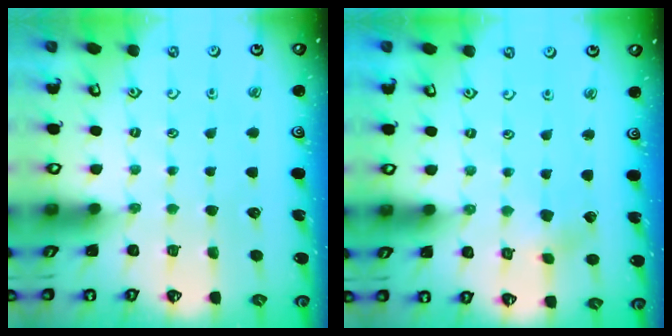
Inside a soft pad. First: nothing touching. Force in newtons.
{"total": 1.9, "press": 1.9, "slide": 0.2}